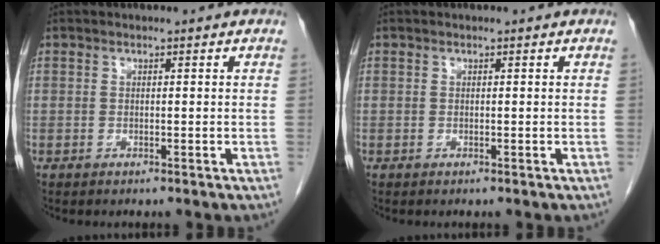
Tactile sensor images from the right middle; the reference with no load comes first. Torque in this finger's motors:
{"motor_torque": [0.01, -0.17, -0.02, -0.01]}